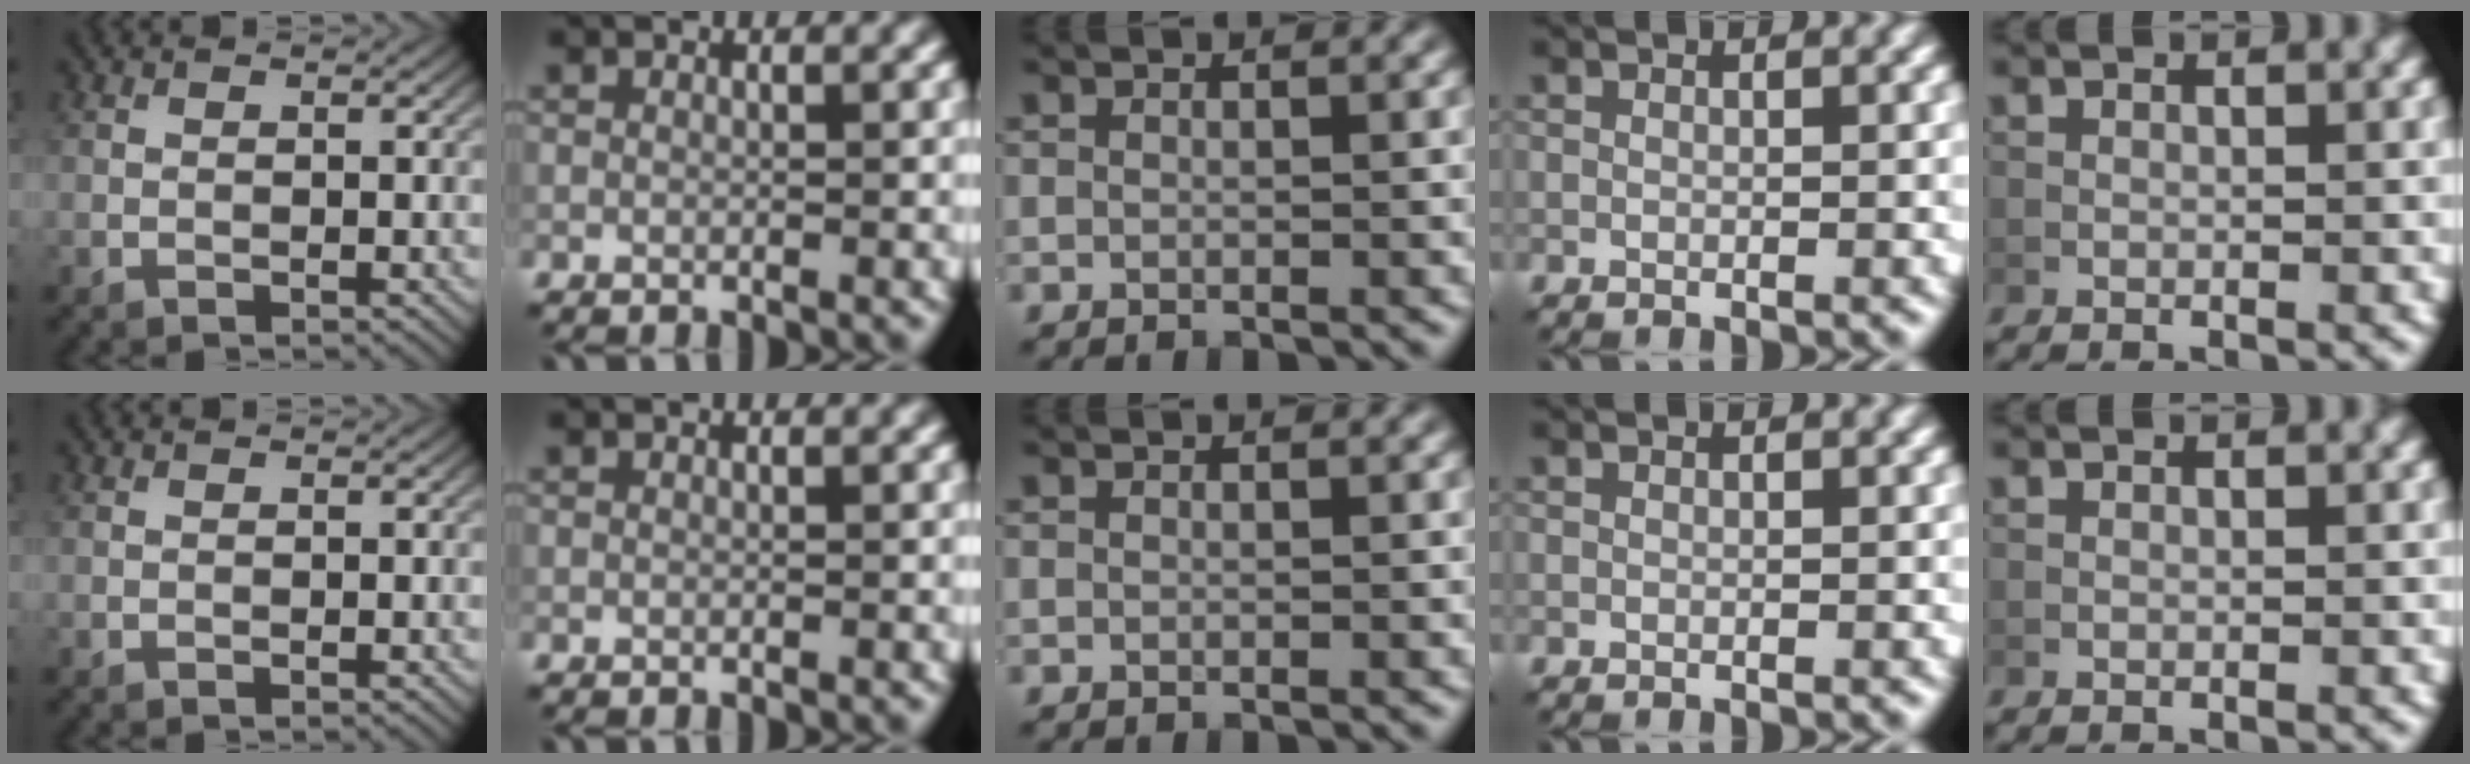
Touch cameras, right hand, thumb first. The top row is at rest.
{}